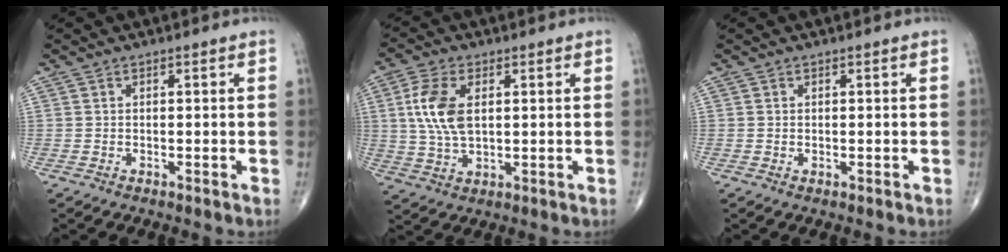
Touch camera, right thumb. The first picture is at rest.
{"total": 9.4, "force": [1.9, 5.1, 7.7], "torque": [-0.166, -0.002, 0.038]}
{"total": 0.0}